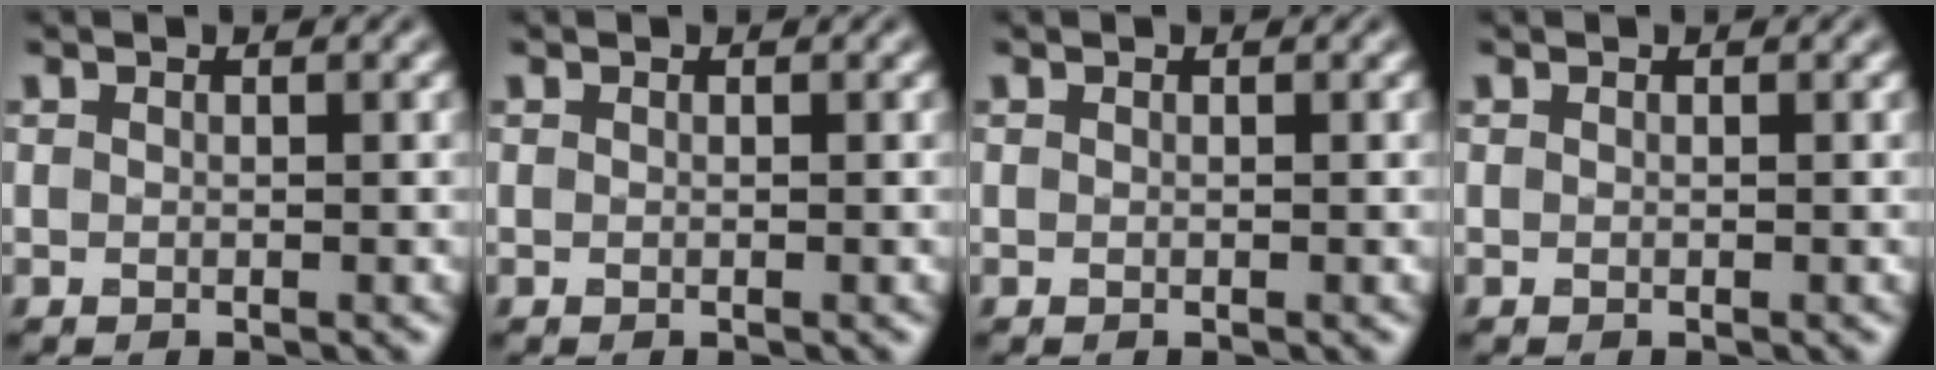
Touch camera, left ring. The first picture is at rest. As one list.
[{"total": 0.0}, {"total": 0.0}, {"total": 0.0}]